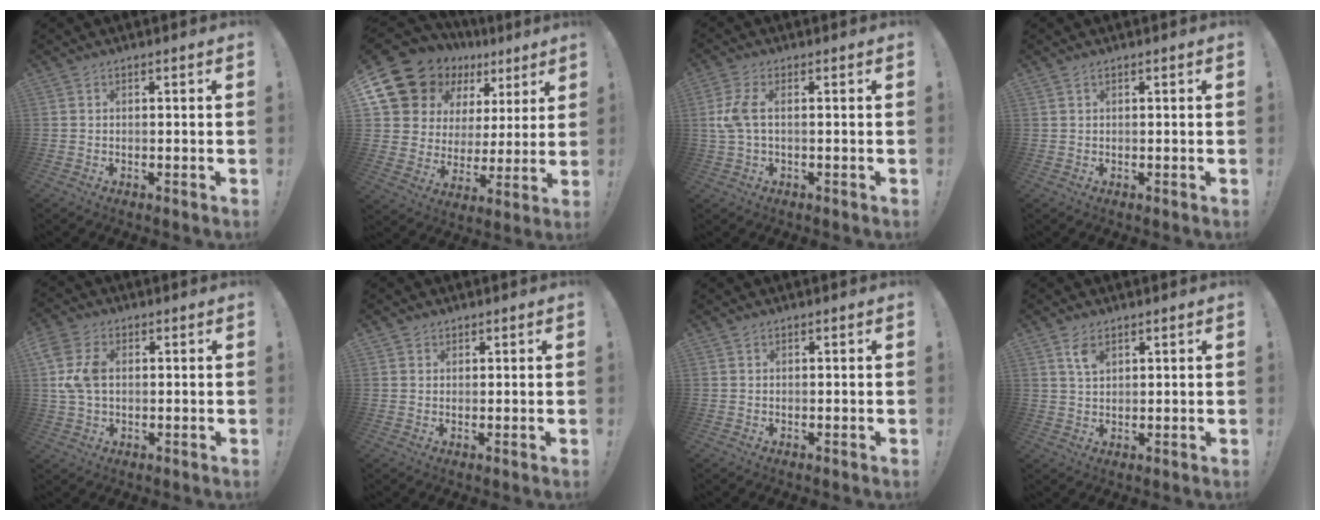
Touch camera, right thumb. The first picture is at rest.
{"total": 16.8, "force": [12.2, 9.9, 6.1], "torque": [-0.122, -0.083, 0.246]}
{"total": 5.9, "force": [0.4, 2.2, 5.4], "torque": [-0.120, -0.005, 0.007]}
{"total": 0.5, "force": [0.4, 0.2, 0.3], "torque": [-0.002, -0.001, 0.007]}
{"total": 9.7, "force": [1.6, 6.7, 6.9], "torque": [-0.138, 0.001, 0.032]}
{"total": 1.4, "force": [1.0, 1.0, 0.2], "torque": [-0.004, -0.003, 0.018]}
{"total": 0.0}
{"total": 4.6, "force": [2.8, 2.4, 2.8], "torque": [-0.046, -0.012, 0.048]}